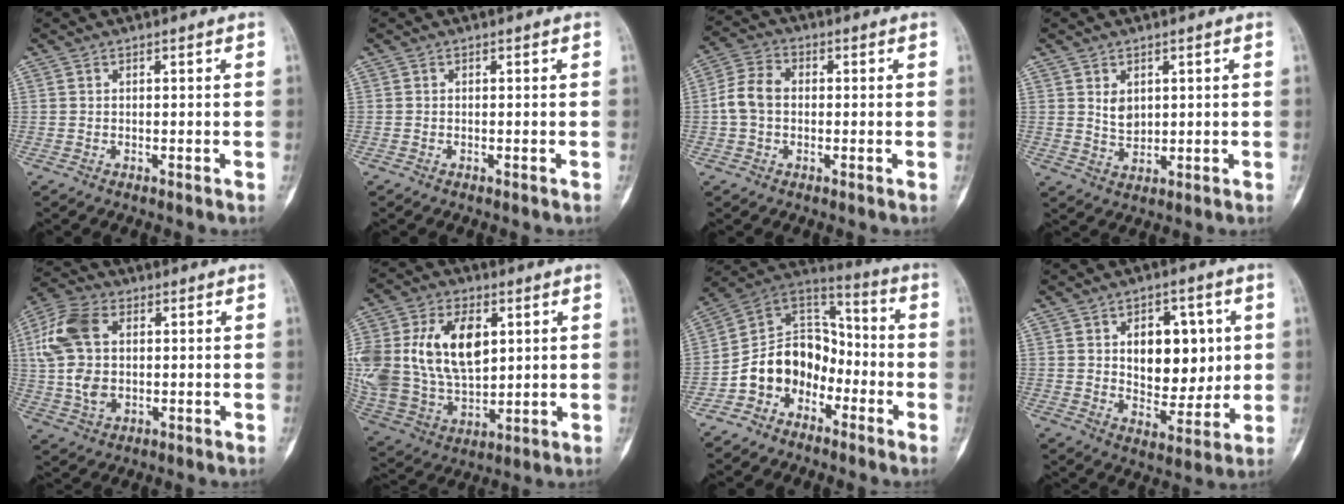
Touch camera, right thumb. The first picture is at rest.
{"total": 0.0}
{"total": 6.8, "force": [-0.3, 5.1, 4.5], "torque": [-0.082, 0.021, -0.015]}
{"total": 3.8, "force": [1.2, 2.8, 2.3], "torque": [-0.021, -0.013, 0.029]}
{"total": 13.5, "force": [2.3, 8.9, 9.8], "torque": [-0.198, 0.012, 0.042]}
{"total": 23.1, "force": [4.9, 14.8, 17.0], "torque": [-0.343, -0.003, 0.102]}
{"total": 13.6, "force": [-5.7, 10.7, 6.2], "torque": [-0.068, 0.089, -0.115]}
{"total": 14.3, "force": [2.6, 9.1, 10.7], "torque": [-0.094, -0.014, 0.045]}